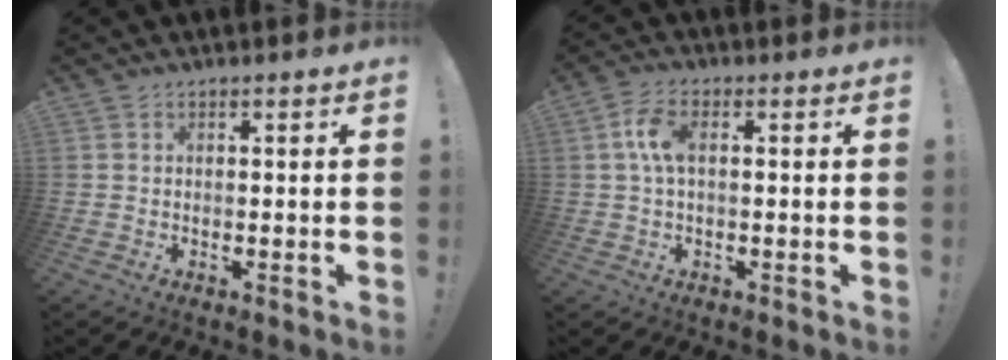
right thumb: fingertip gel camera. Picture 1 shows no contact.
{"total": 6.6, "force": [0.6, 3.3, 5.7], "torque": [-0.111, 0.006, 0.009]}